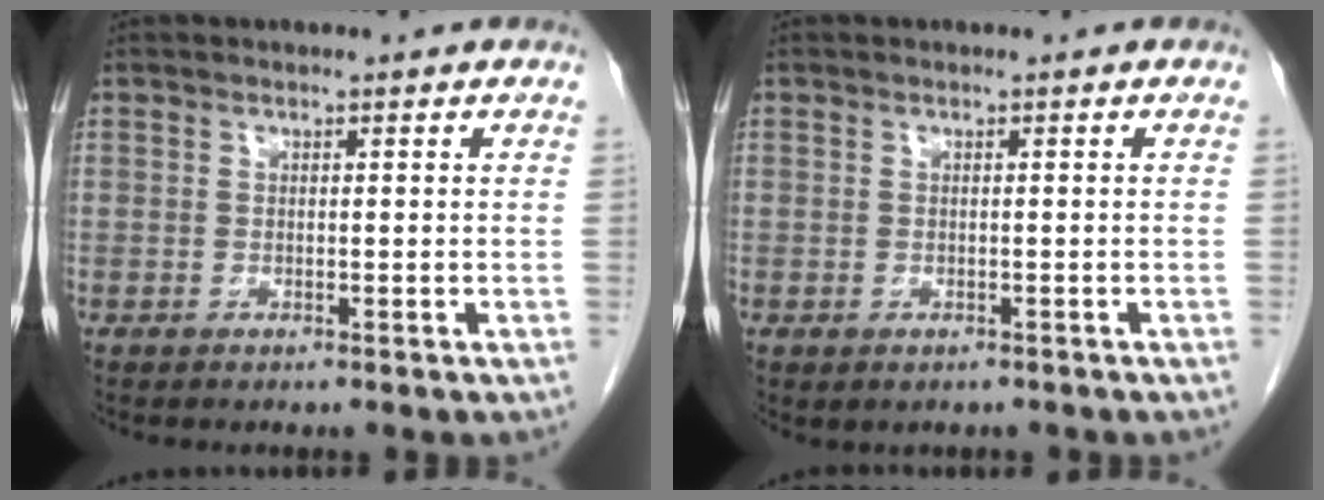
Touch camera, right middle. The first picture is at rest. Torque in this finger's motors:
{"motor_torque": [1.08, -1.06, 0.07, 0.02]}